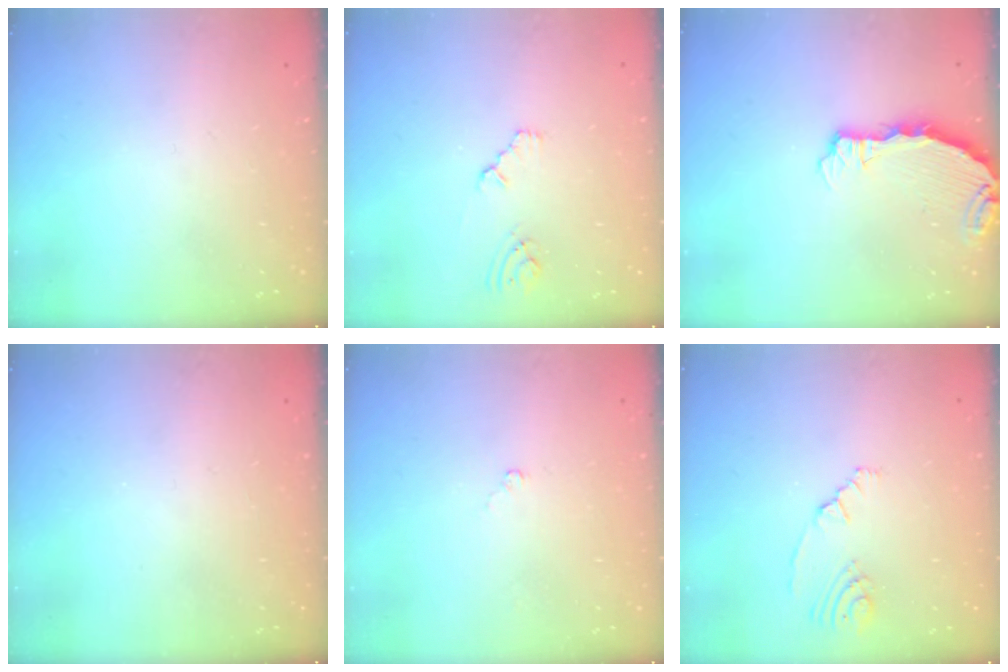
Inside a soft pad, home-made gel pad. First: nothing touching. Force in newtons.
{"total": 2.1, "press": 2.1, "slide": 0.4}
{"total": 4.8, "press": 4.7, "slide": 0.7}
{"total": 0.0}
{"total": 2.4, "press": 2.3, "slide": 0.3}
{"total": 3.6, "press": 2.9, "slide": 2.2}